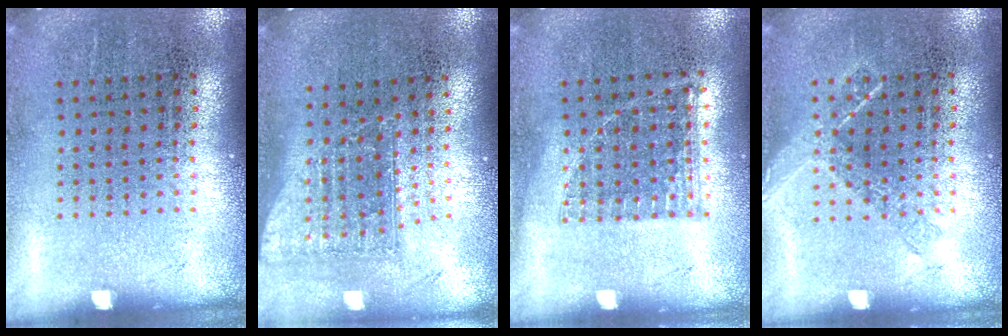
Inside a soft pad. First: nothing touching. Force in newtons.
{"total": 1.6, "press": 1.2, "slide": 1.1}
{"total": 0.8, "press": 0.7, "slide": 0.2}
{"total": 1.0, "press": 0.9, "slide": 0.5}